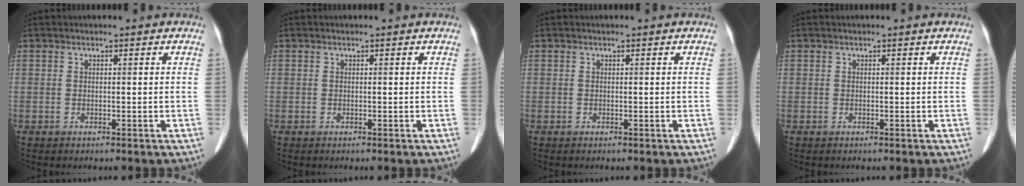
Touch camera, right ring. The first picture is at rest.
{"total": 0.0}
{"total": 0.0}
{"total": 0.0}